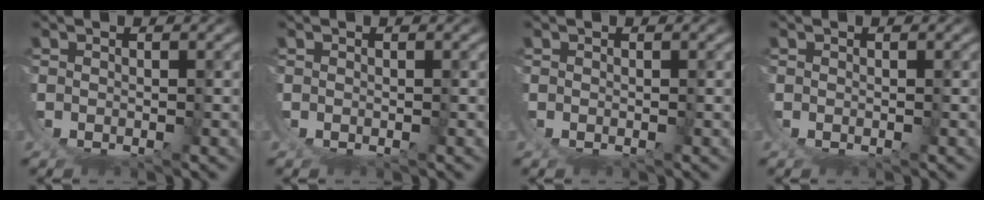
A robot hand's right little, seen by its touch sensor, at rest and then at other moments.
{"total": 0.0}
{"total": 0.0}
{"total": 0.0}